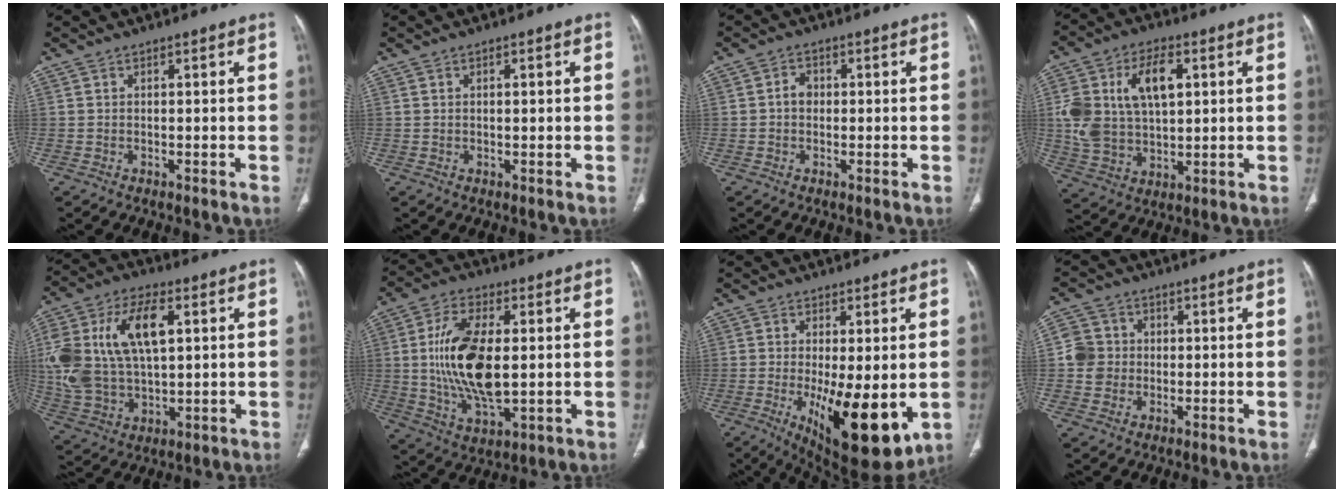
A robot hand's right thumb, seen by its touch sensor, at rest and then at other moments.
{"total": 1.3, "force": [0.3, 0.4, 1.2], "torque": [-0.021, 0.005, 0.007]}
{"total": 2.5, "force": [-0.1, 2.0, 1.4], "torque": [-0.014, 0.009, -0.007]}
{"total": 15.8, "force": [3.8, 9.4, 12.1], "torque": [-0.218, 0.007, 0.078]}
{"total": 20.9, "force": [4.7, 11.4, 16.9], "torque": [-0.348, 0.006, 0.087]}
{"total": 16.8, "force": [0.9, 8.0, 14.7], "torque": [-0.283, -0.012, 0.022]}
{"total": 15.4, "force": [-3.2, 5.4, 14.1], "torque": [-0.210, -0.031, -0.032]}
{"total": 5.9, "force": [-0.1, 5.7, 1.5], "torque": [-0.006, 0.009, -0.008]}